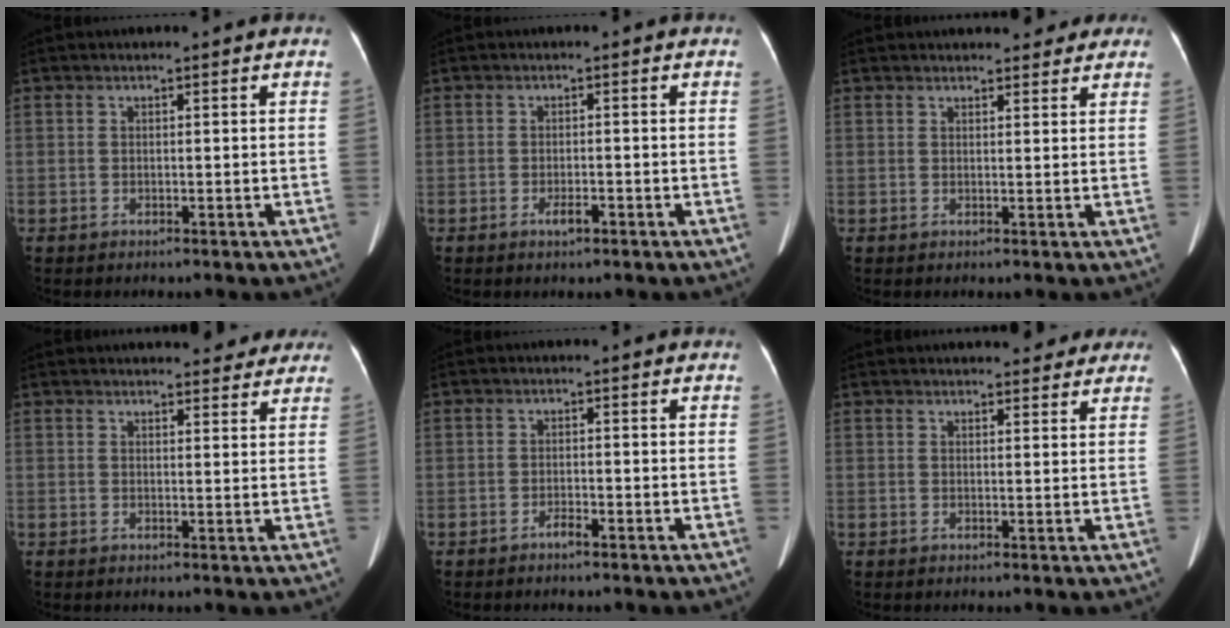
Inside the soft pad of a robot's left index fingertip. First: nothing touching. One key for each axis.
{"total": 1.8, "fx": -1.1, "fy": 0.5, "fz": 1.4, "tx": -0.025, "ty": -0.001, "tz": -0.015}
{"total": 7.5, "fx": 6.7, "fy": 2.6, "fz": 2.4, "tx": -0.016, "ty": 0.015, "tz": 0.074}
{"total": 9.8, "fx": 8.9, "fy": 2.9, "fz": 3.0, "tx": -0.016, "ty": 0.009, "tz": 0.093}
{"total": 1.3, "fx": -1.0, "fy": 0.2, "fz": 0.8, "tx": -0.015, "ty": 0.001, "tz": -0.017}
{"total": 7.9, "fx": 7.0, "fy": 2.5, "fz": 2.6, "tx": -0.020, "ty": 0.012, "tz": 0.077}